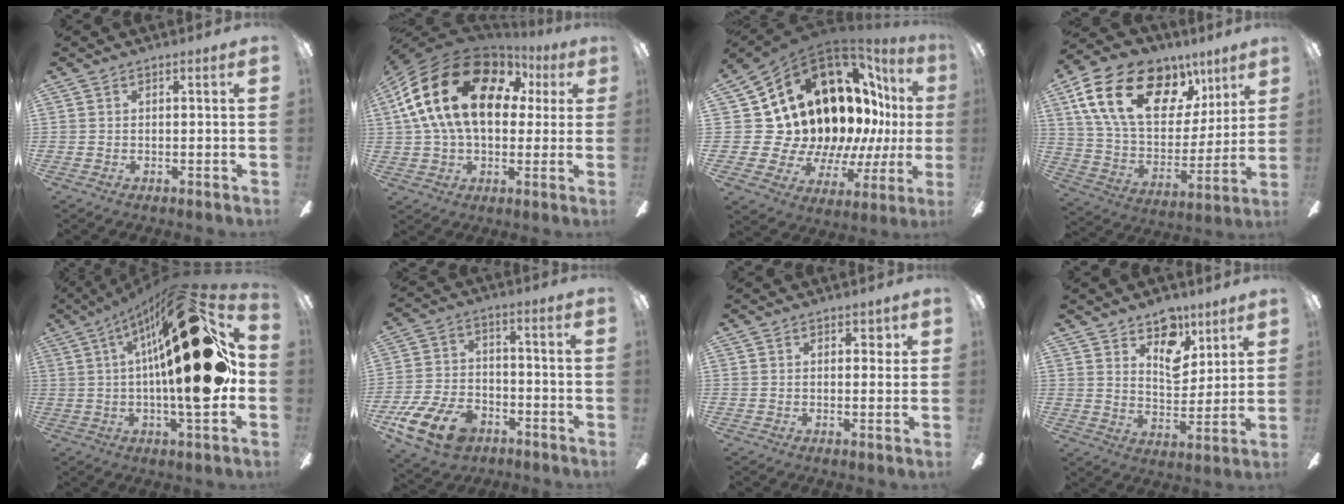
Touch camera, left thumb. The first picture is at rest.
{"total": 23.2, "force": [6.4, 15.1, 16.5], "torque": [-0.333, -0.003, 0.107]}
{"total": 25.1, "force": [7.3, 18.5, 15.3], "torque": [-0.239, -0.109, 0.197]}
{"total": 23.9, "force": [11.5, 14.4, 15.2], "torque": [-0.272, -0.042, 0.209]}
{"total": 31.1, "force": [6.4, 8.0, 29.3], "torque": [-0.441, -0.058, 0.101]}
{"total": 14.8, "force": [-8.8, 8.5, 8.3], "torque": [-0.175, 0.055, -0.156]}
{"total": 2.6, "force": [0.9, 1.5, 2.0], "torque": [-0.016, -0.002, 0.009]}
{"total": 10.7, "force": [6.7, 6.3, 5.3], "torque": [-0.068, -0.036, 0.122]}